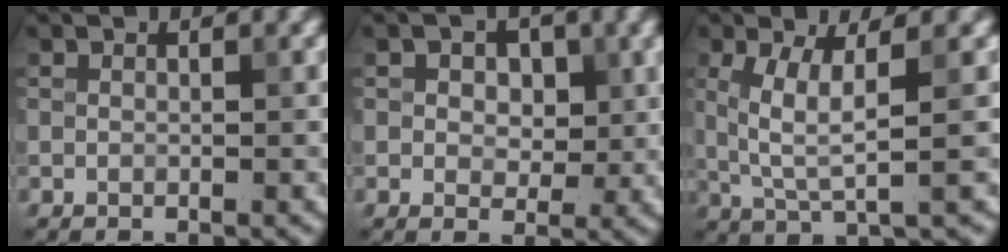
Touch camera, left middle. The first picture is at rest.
{"total": 3.2, "force": [0.8, 2.3, 2.1], "torque": [-0.029, -0.001, 0.001]}
{"total": 4.2, "force": [0.7, 0.7, 4.1], "torque": [-0.091, -0.003, 0.018]}